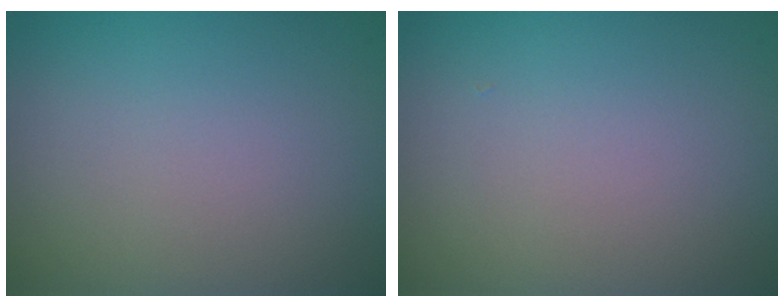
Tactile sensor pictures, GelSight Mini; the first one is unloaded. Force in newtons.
{"total": 0.0}